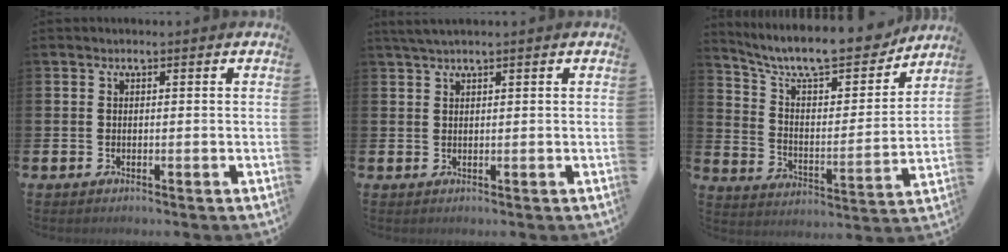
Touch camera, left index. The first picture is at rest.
{"total": 1.8, "force": [1.5, 0.0, 1.0], "torque": [-0.026, 0.006, 0.030]}
{"total": 10.9, "force": [9.8, 2.7, 4.1], "torque": [-0.112, -0.070, 0.167]}